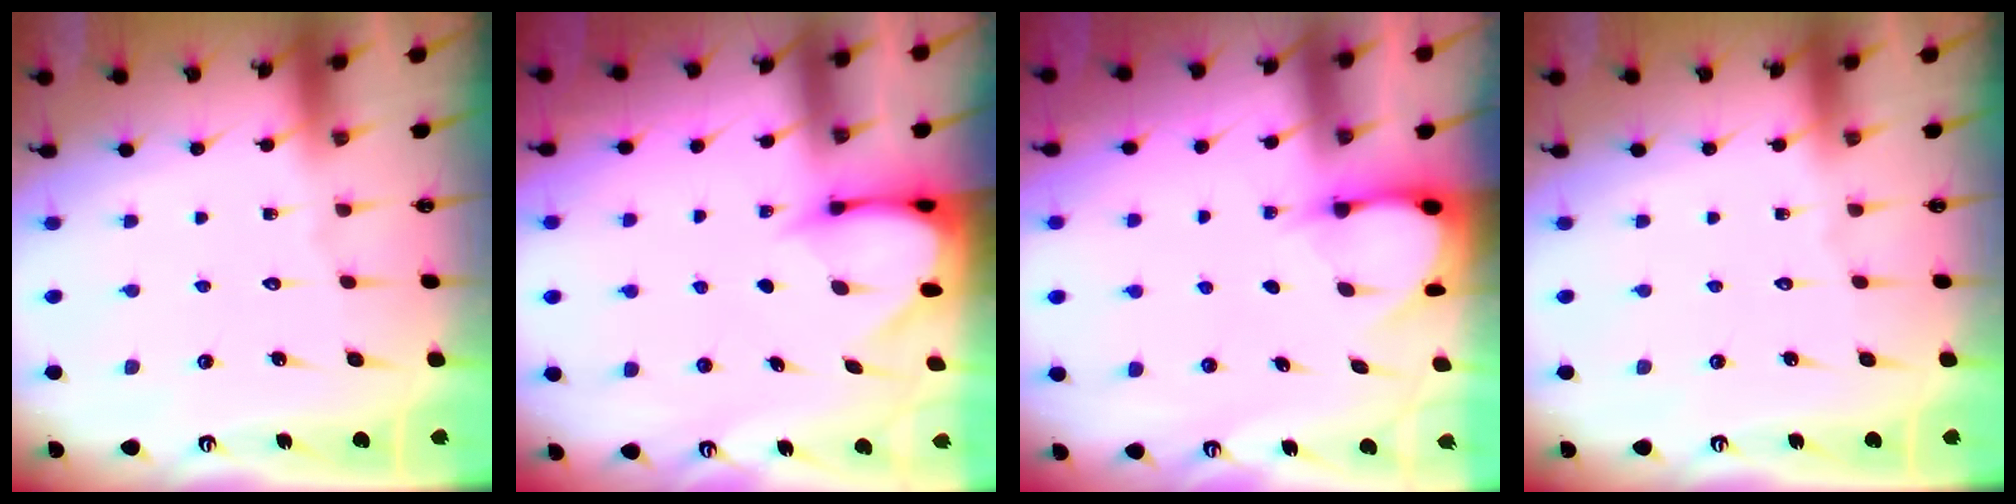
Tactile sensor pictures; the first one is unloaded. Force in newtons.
{"total": 3.2, "press": 3.2, "slide": 0.3}
{"total": 3.1, "press": 3.0, "slide": 0.4}
{"total": 0.0}